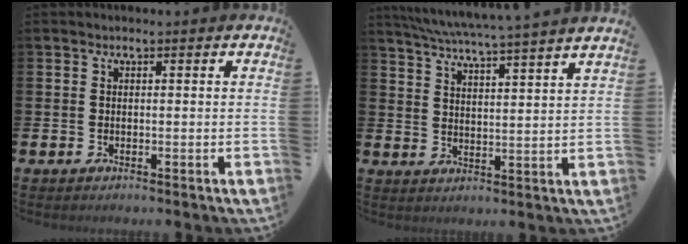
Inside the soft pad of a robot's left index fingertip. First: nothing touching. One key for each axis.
{"total": 5.8, "fx": 5.5, "fy": -0.8, "fz": 1.6, "tx": -0.052, "ty": -0.037, "tz": 0.095}